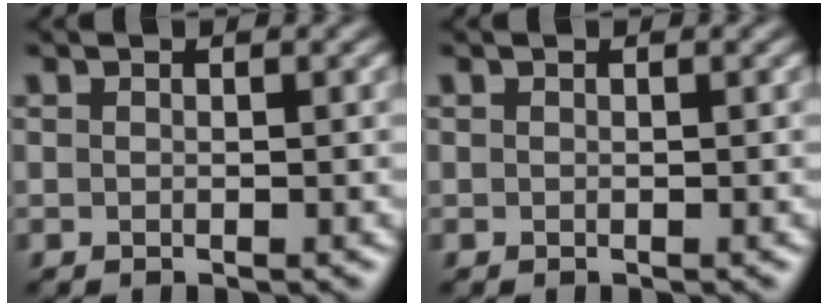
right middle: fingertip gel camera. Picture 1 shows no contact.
{"total": 0.0}